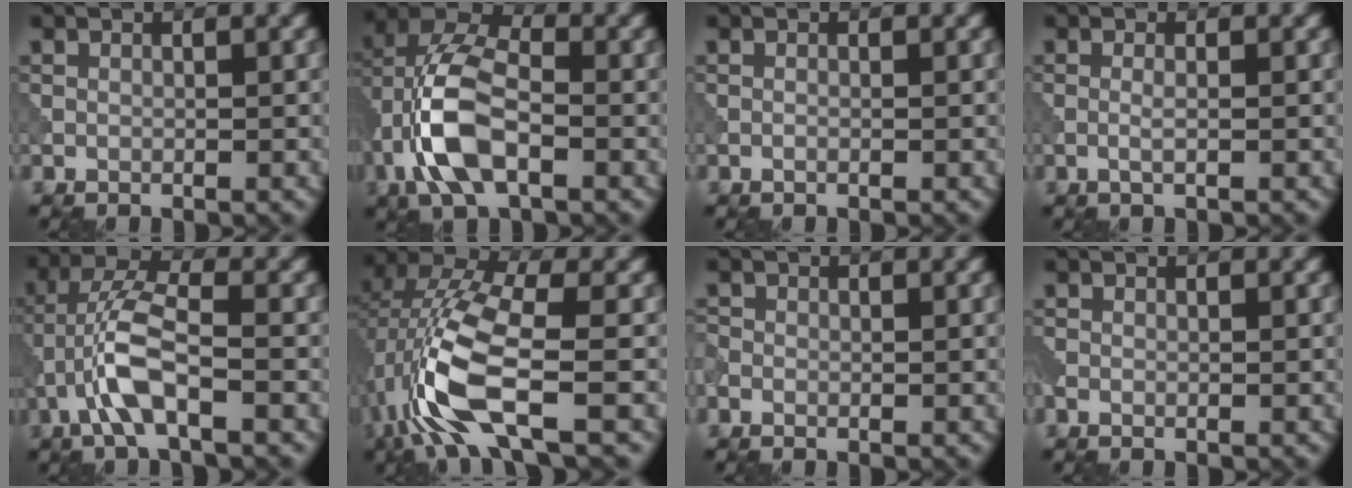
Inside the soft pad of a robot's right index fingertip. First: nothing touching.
{"total": 8.0, "force": [-2.2, 4.1, 6.5], "torque": [-0.142, 0.015, -0.051]}
{"total": 0.0}
{"total": 1.1, "force": [-0.1, 0.3, 1.1], "torque": [-0.021, -0.001, -0.005]}
{"total": 5.6, "force": [-2.2, 1.6, 4.9], "torque": [-0.107, 0.012, -0.049]}
{"total": 10.4, "force": [-2.9, 3.8, 9.3], "torque": [-0.207, 0.007, -0.061]}
{"total": 0.5, "force": [-0.4, 0.3, 0.1], "torque": [-0.004, -0.002, -0.011]}
{"total": 0.7, "force": [-0.3, 0.2, 0.5], "torque": [-0.007, -0.005, -0.009]}